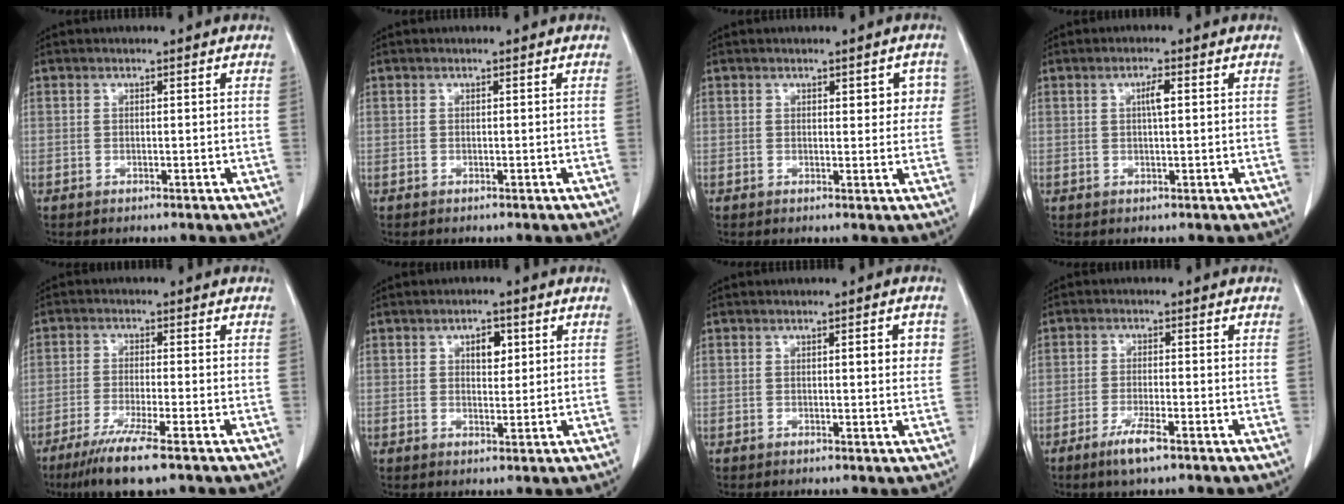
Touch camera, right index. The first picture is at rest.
{"total": 0.0}
{"total": 3.5, "force": [1.2, 1.7, 2.9], "torque": [-0.023, 0.007, 0.013]}
{"total": 2.2, "force": [0.5, 0.3, 2.1], "torque": [-0.038, 0.003, 0.009]}
{"total": 8.0, "force": [-5.3, 0.0, 6.0], "torque": [-0.107, -0.022, -0.089]}
{"total": 3.3, "force": [1.3, 1.8, 2.4], "torque": [-0.036, 0.002, 0.020]}
{"total": 3.0, "force": [0.8, 0.7, 2.9], "torque": [-0.035, 0.002, 0.009]}
{"total": 4.2, "force": [-2.7, 0.3, 3.3], "torque": [-0.067, -0.008, -0.048]}